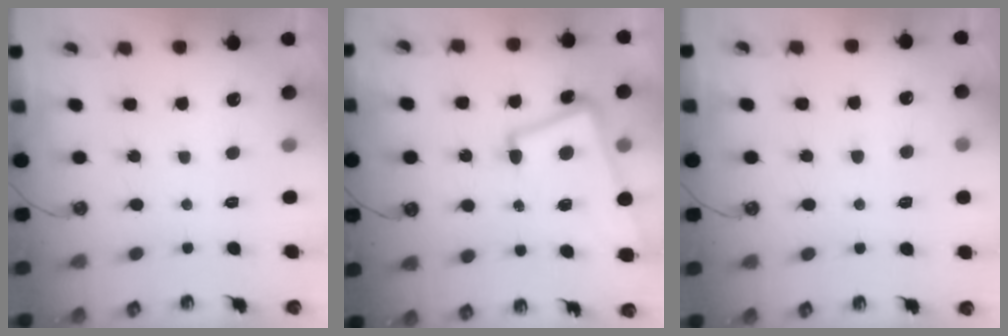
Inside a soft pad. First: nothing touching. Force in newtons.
{"total": 5.8, "press": 5.4, "slide": 2.2}
{"total": 4.8, "press": 4.8, "slide": 0.5}